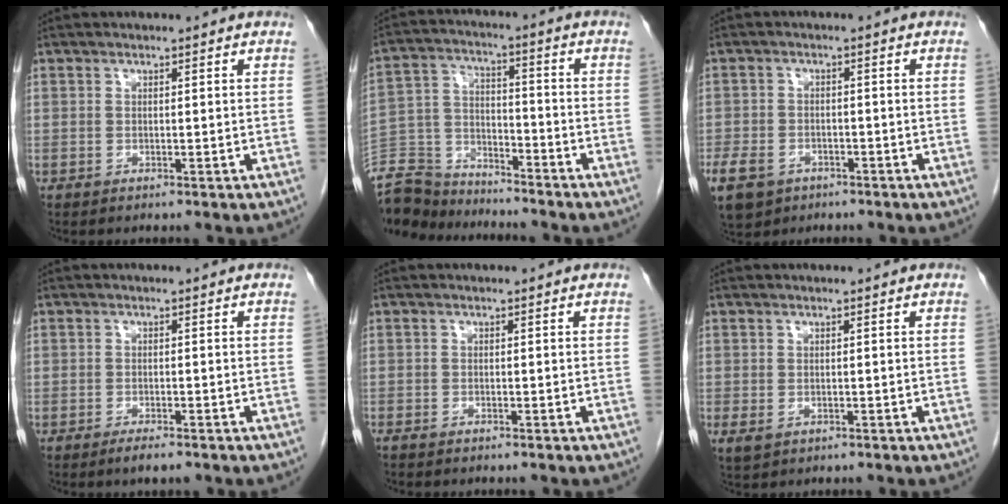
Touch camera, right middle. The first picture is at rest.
{"total": 11.6, "force": [-11.1, 3.1, 1.5], "torque": [-0.030, 0.015, -0.210]}
{"total": 11.3, "force": [-6.1, 8.3, 4.7], "torque": [-0.138, -0.004, -0.091]}
{"total": 2.2, "force": [-1.6, 0.4, 1.4], "torque": [-0.029, -0.004, -0.024]}
{"total": 0.8, "force": [-0.7, 0.1, 0.3], "torque": [-0.008, 0.000, -0.013]}
{"total": 2.0, "force": [-0.5, 1.4, 1.3], "torque": [-0.027, -0.004, 0.002]}